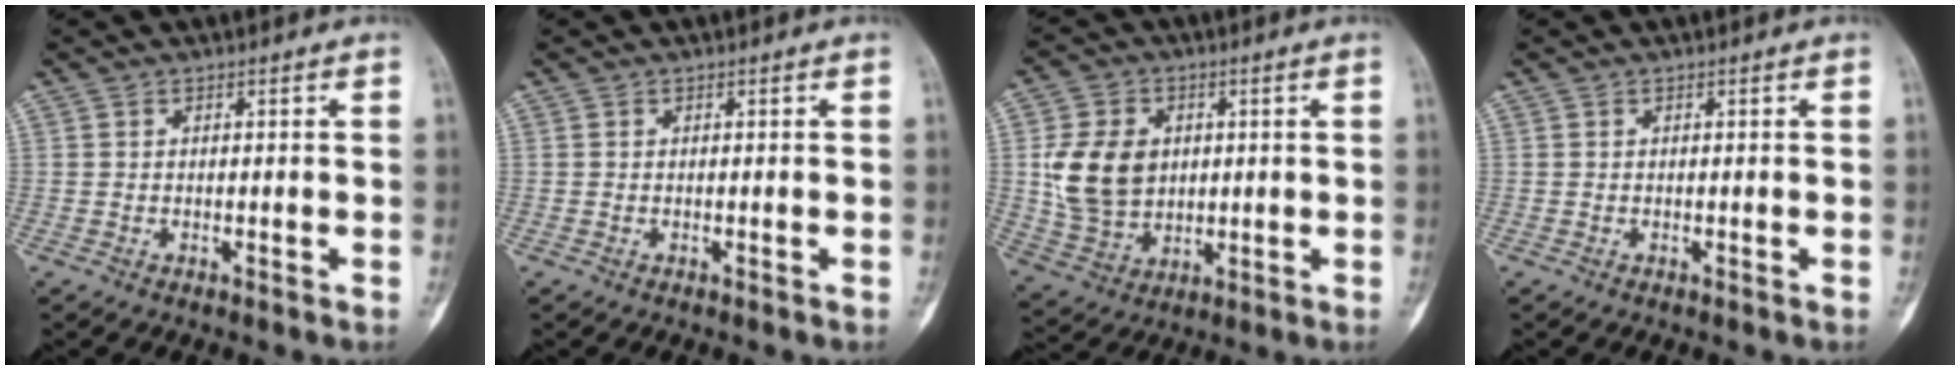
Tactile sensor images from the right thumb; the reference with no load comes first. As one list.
[{"total": 0.0}, {"total": 12.5, "force": [1.6, 9.7, 7.7], "torque": [-0.118, -0.007, 0.042]}, {"total": 0.0}]